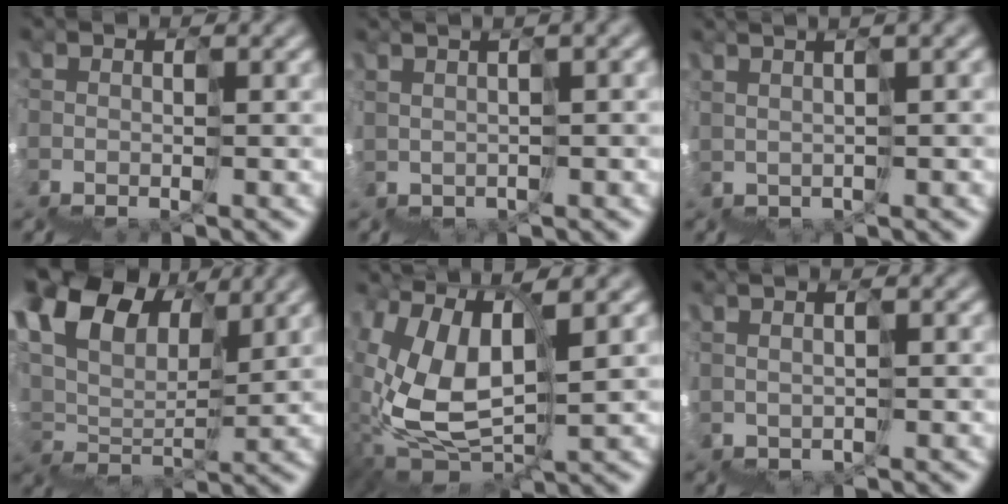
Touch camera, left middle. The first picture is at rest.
{"total": 3.2, "force": [2.6, -0.5, 1.8], "torque": [-0.006, 0.047, 0.052]}
{"total": 4.2, "force": [3.6, -0.6, 2.1], "torque": [-0.006, 0.055, 0.064]}
{"total": 7.0, "force": [6.7, 2.0, 0.4], "torque": [-0.032, 0.055, 0.104]}
{"total": 5.8, "force": [4.0, 1.7, 3.7], "torque": [-0.095, 0.032, 0.065]}
{"total": 2.2, "force": [1.8, -0.8, -0.9], "torque": [0.021, 0.031, 0.035]}